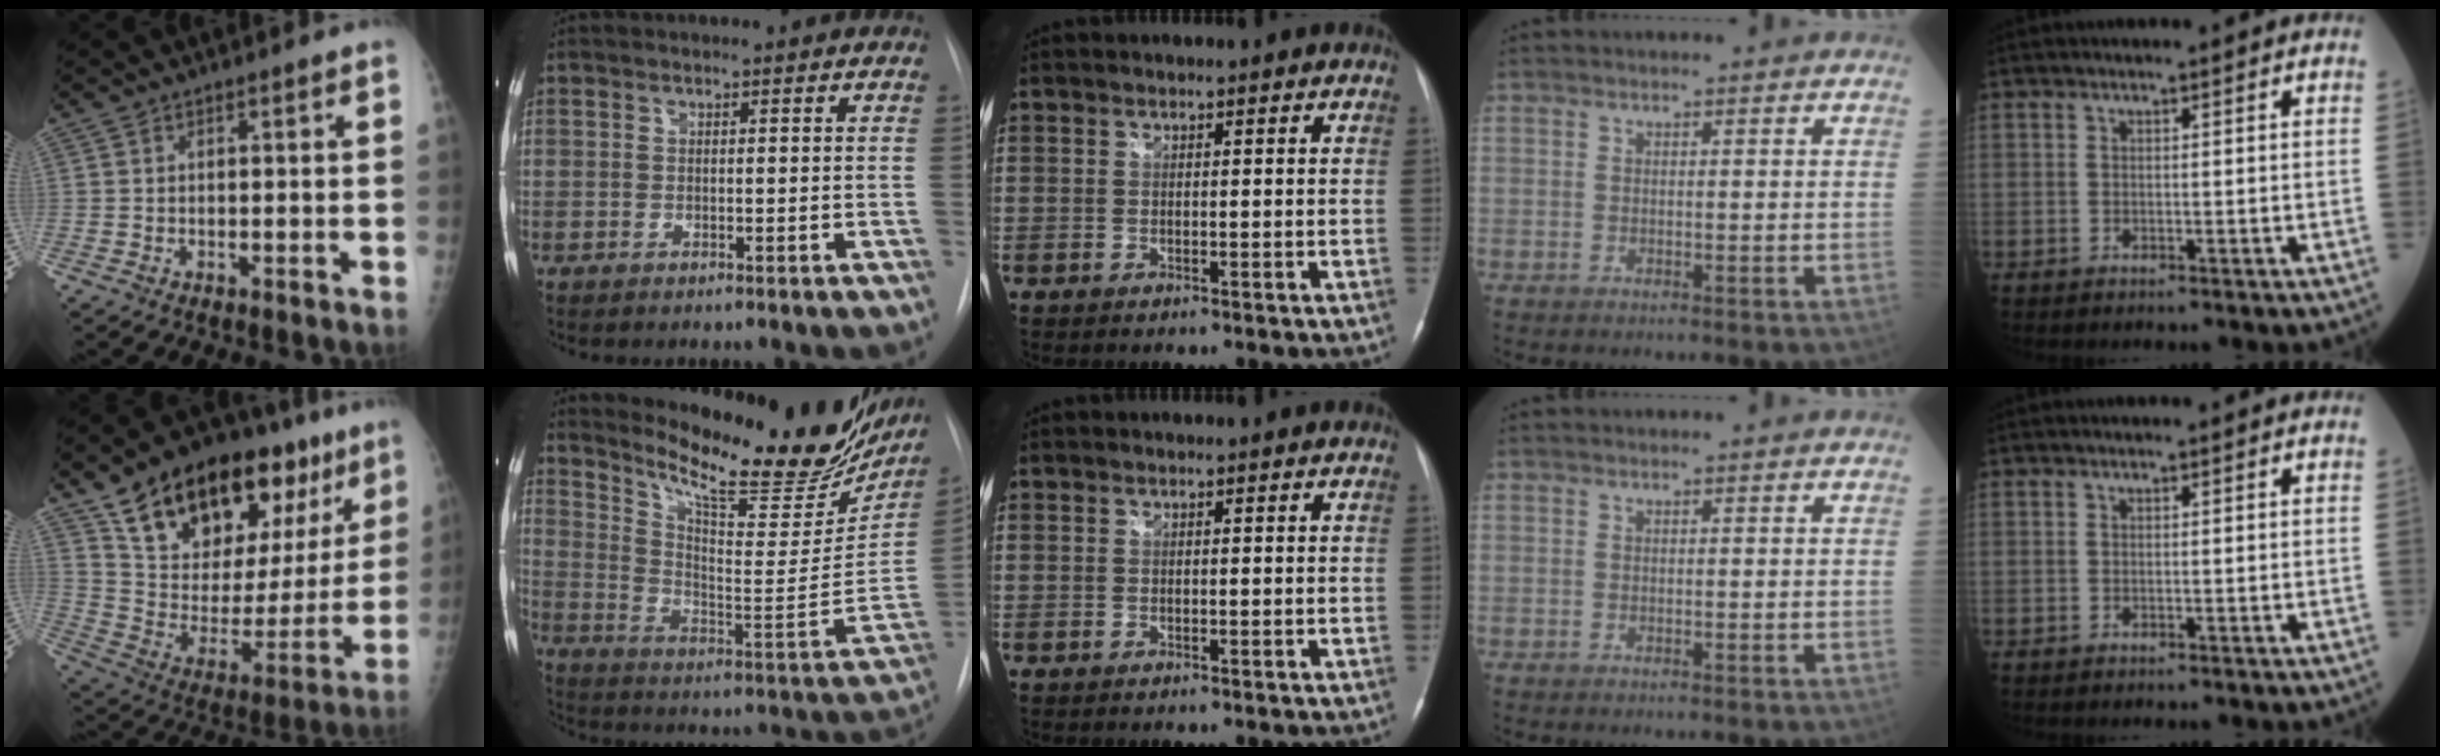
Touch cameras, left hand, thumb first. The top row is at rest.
{"thumb": {"total": 29.3, "force": [16.9, 14.4, 19.2], "torque": [-0.263, -0.024, 0.276]}, "index": {"total": 25.4, "force": [21.1, 5.8, 12.9], "torque": [-0.196, -0.059, 0.290]}}